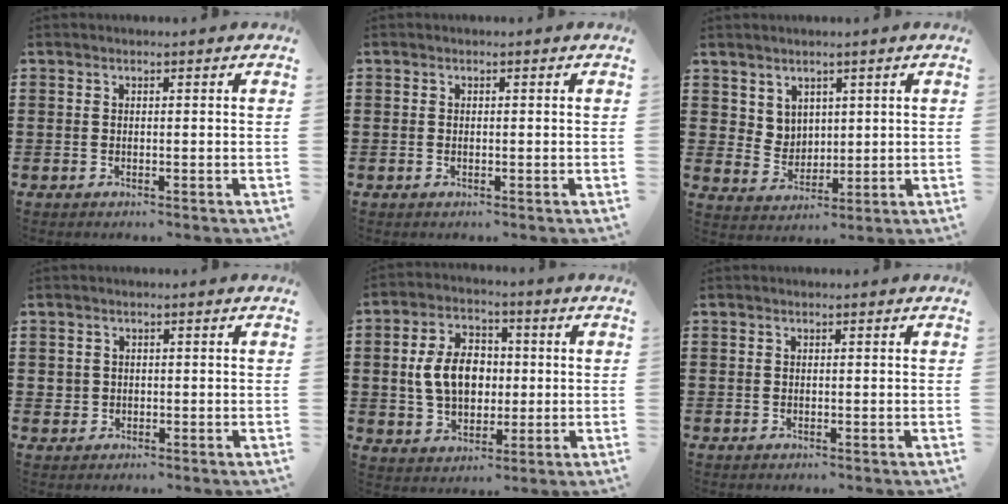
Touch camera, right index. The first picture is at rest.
{"total": 0.0}
{"total": 4.4, "force": [2.9, 3.2, 0.5], "torque": [-0.028, 0.002, 0.056]}
{"total": 1.3, "force": [0.2, 1.2, 0.1], "torque": [-0.005, 0.009, 0.003]}
{"total": 8.9, "force": [0.3, 6.4, 6.2], "torque": [-0.143, 0.013, -0.001]}
{"total": 0.0}